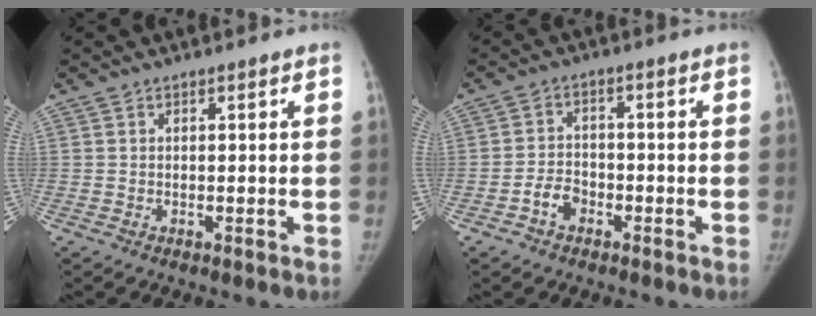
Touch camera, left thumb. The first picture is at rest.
{"total": 4.0, "force": [-2.2, 2.8, 1.9], "torque": [-0.024, 0.021, -0.041]}